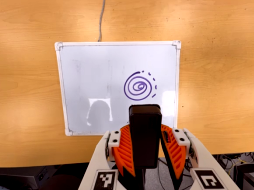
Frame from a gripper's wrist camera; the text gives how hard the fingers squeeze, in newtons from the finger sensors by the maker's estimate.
{"total": 7.1, "left": 6.4, "right": 7.9}